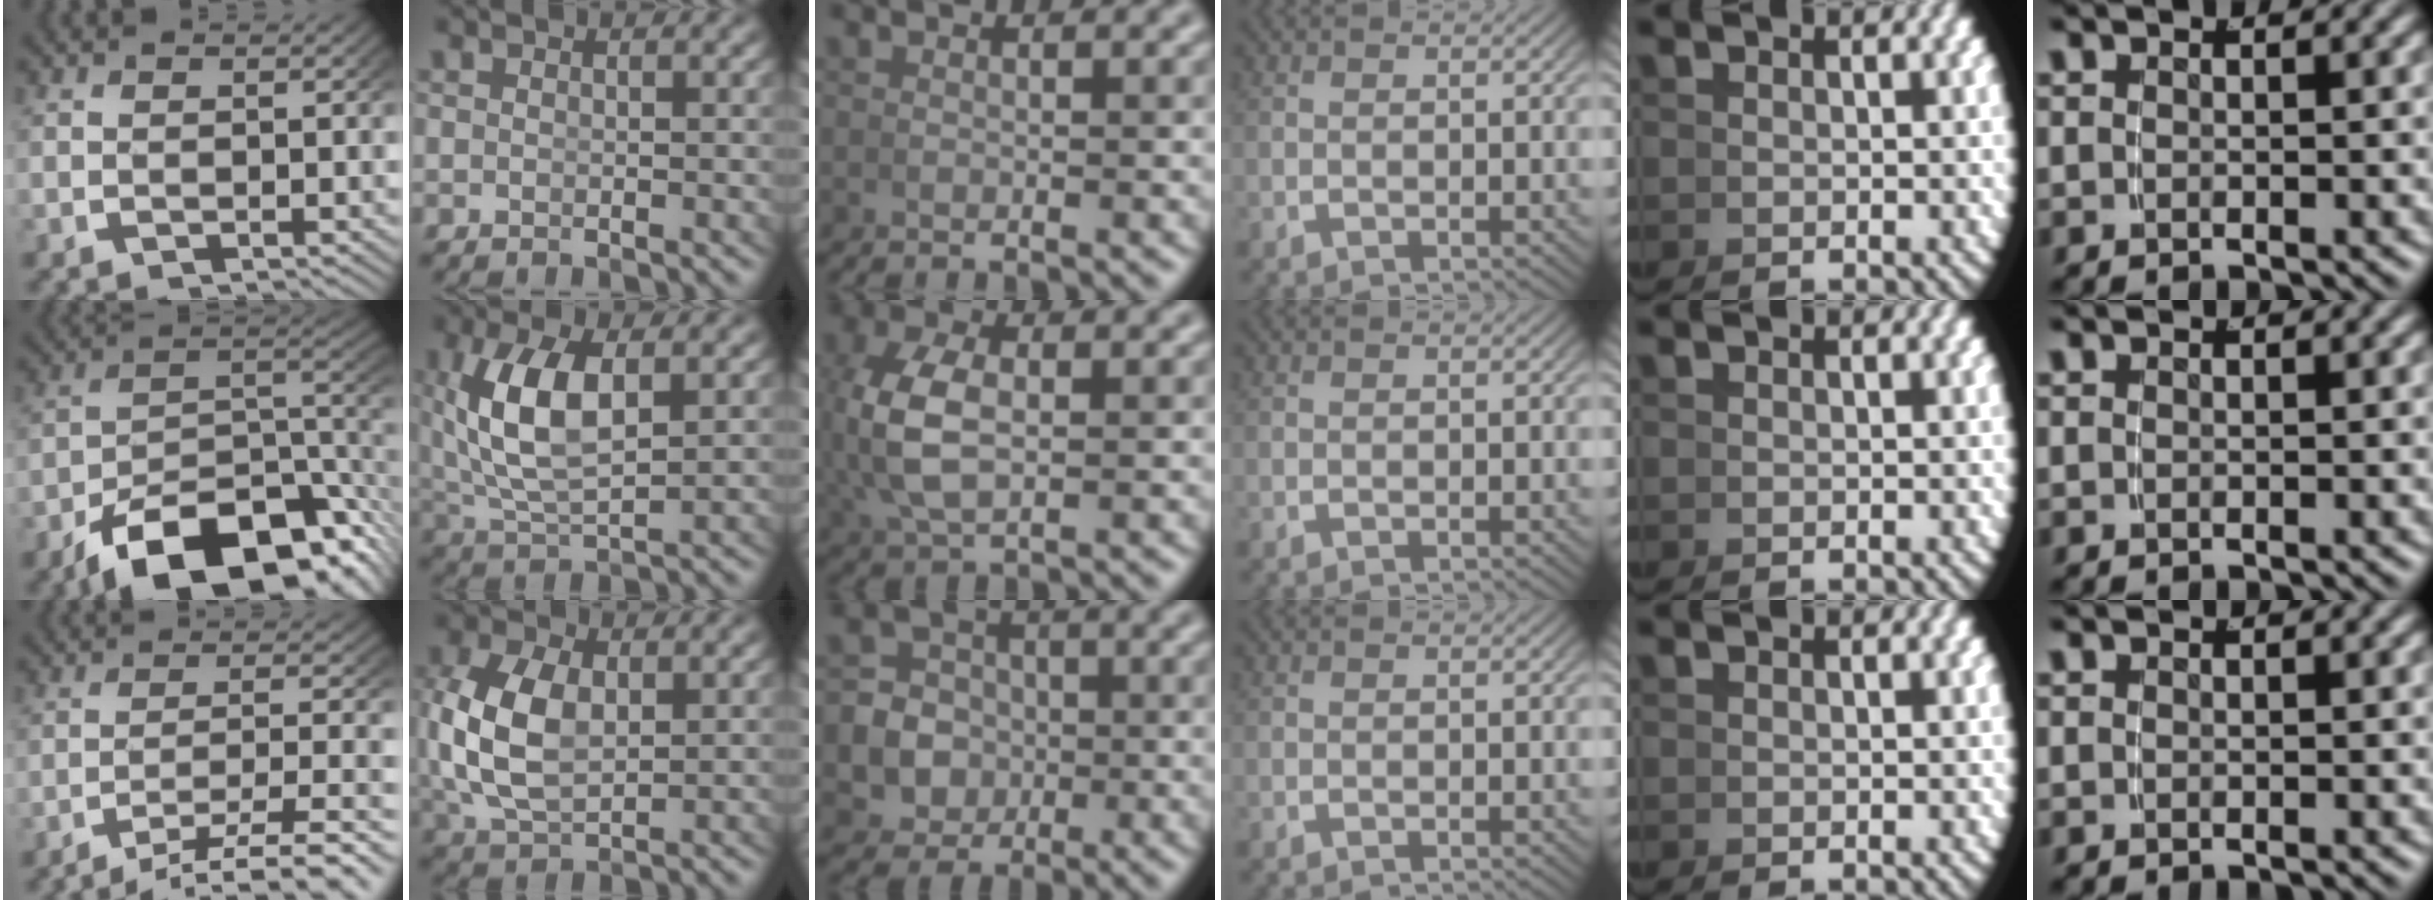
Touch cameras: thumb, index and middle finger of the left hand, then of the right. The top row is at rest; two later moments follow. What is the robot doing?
{"motion": "lift_and_place", "object": "bowl"}